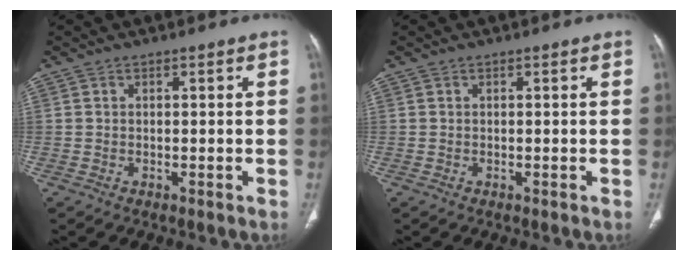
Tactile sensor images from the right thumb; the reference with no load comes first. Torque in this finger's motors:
{"motor_torque": [0.26, 0.25, 0.02, 0.02, 0.00]}